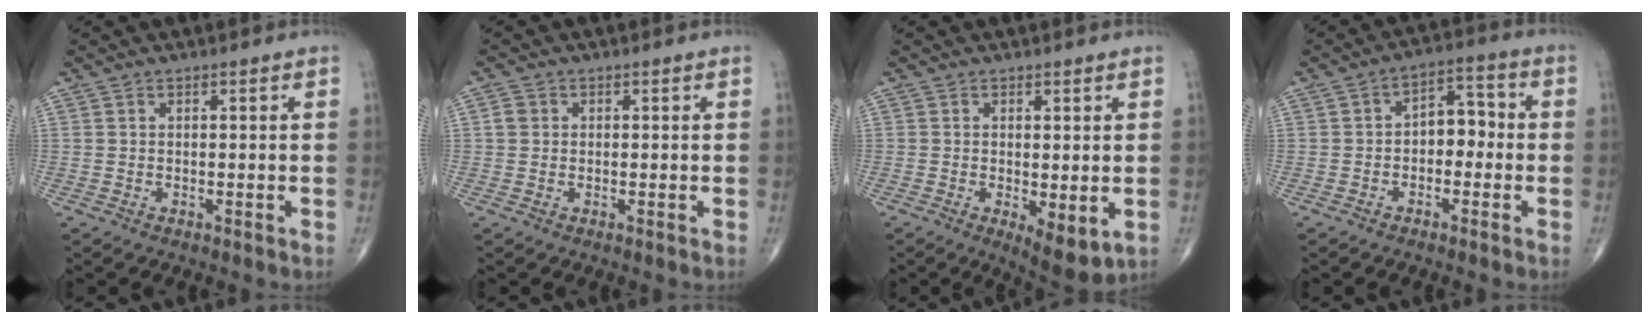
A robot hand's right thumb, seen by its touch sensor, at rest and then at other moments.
{"total": 1.9, "force": [0.3, 1.7, 0.8], "torque": [-0.009, 0.003, 0.005]}
{"total": 6.1, "force": [-1.0, 2.2, 5.5], "torque": [-0.076, -0.019, -0.007]}
{"total": 6.4, "force": [-0.8, 4.2, 4.8], "torque": [-0.045, 0.029, -0.025]}